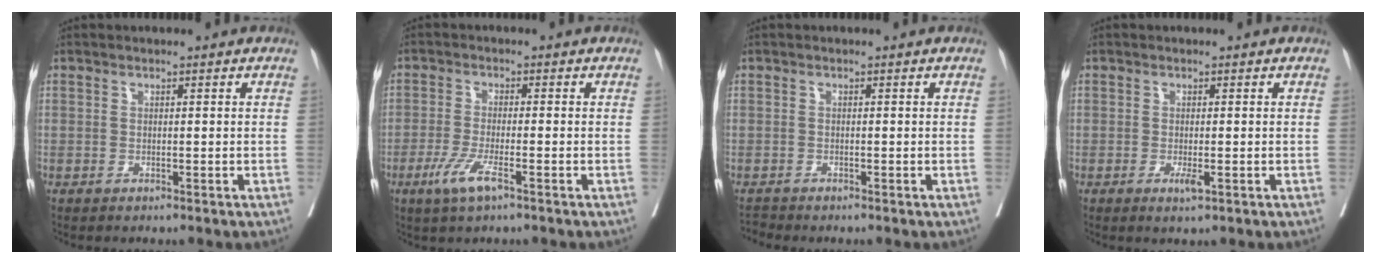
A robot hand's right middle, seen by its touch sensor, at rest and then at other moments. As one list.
[{"total": 4.7, "force": [-2.5, 0.5, 3.9], "torque": [-0.085, -0.009, -0.048]}, {"total": 0.9, "force": [-0.8, -0.2, -0.3], "torque": [0.001, -0.009, -0.016]}, {"total": 1.7, "force": [-0.7, 0.3, 1.6], "torque": [-0.024, -0.004, -0.010]}]